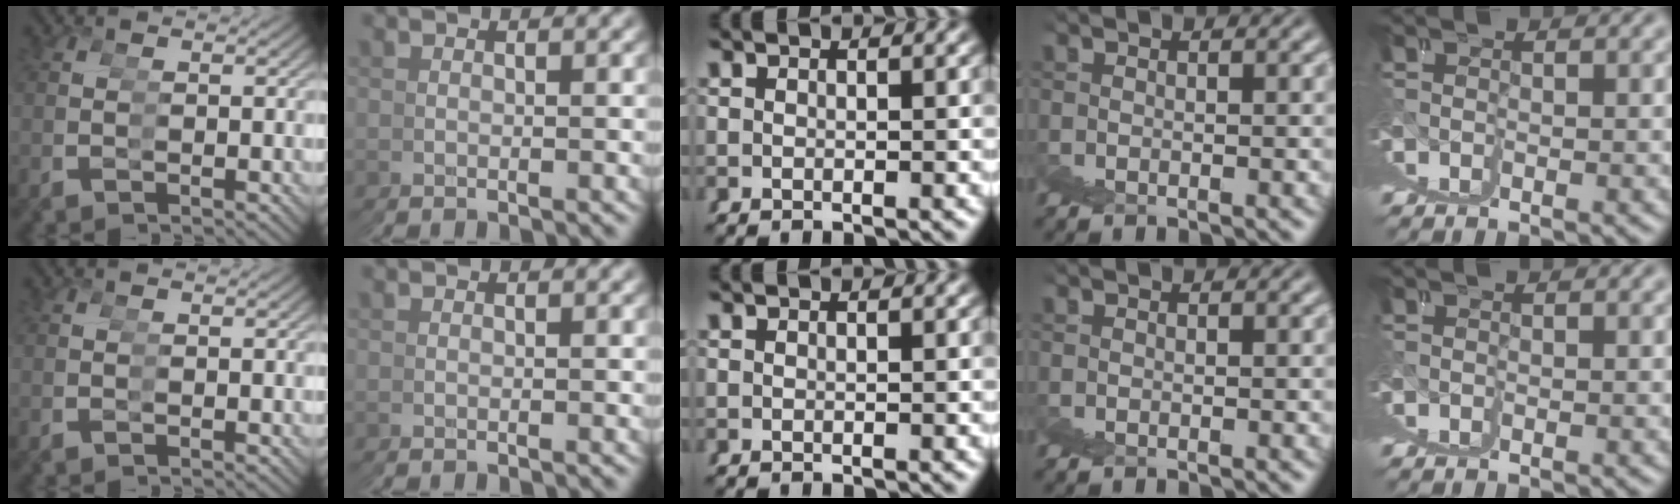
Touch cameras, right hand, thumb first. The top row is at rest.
{}